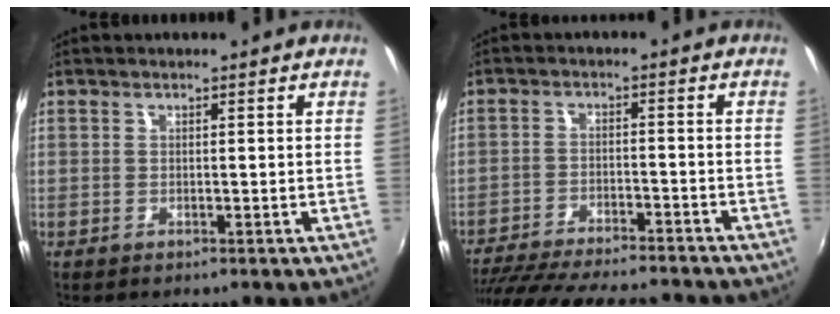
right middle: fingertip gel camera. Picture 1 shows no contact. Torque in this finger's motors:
{"motor_torque": [1.02, -1.11, 0.55, 0.07]}